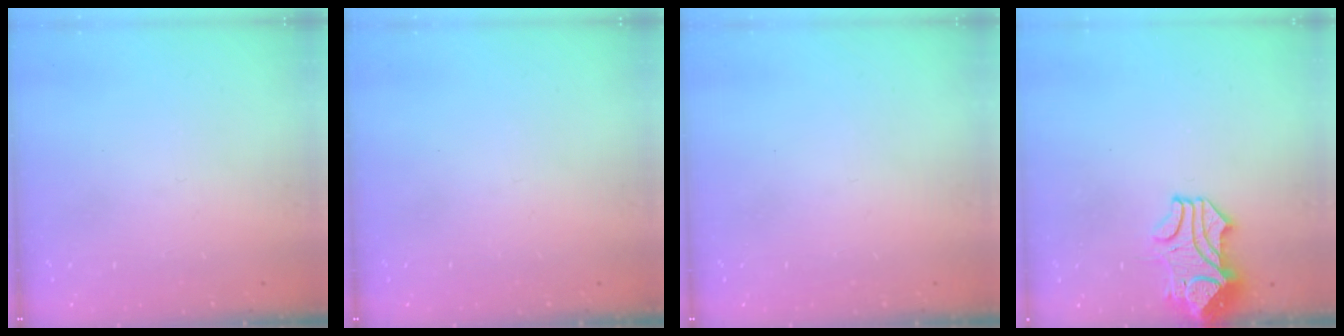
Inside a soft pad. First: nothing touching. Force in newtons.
{"total": 0.0}
{"total": 0.0}
{"total": 1.6, "press": 1.3, "slide": 0.9}